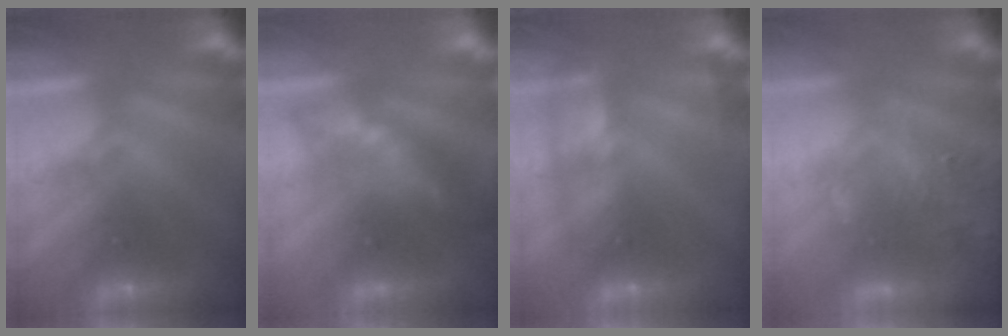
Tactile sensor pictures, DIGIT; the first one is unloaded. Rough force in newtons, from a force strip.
{"total": 3.6}
{"total": 2.4}
{"total": 6.9}